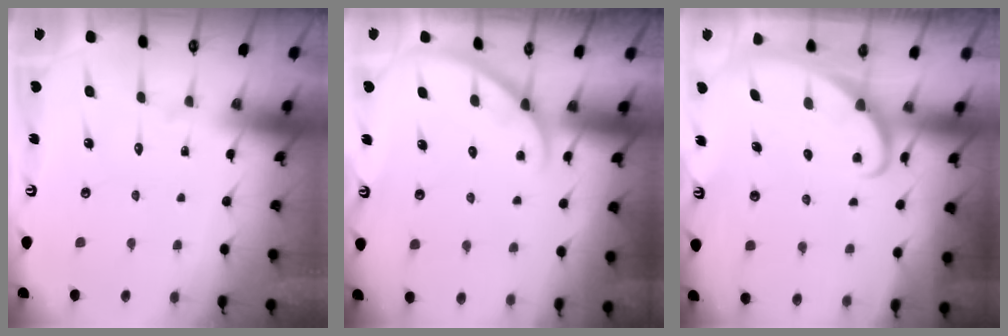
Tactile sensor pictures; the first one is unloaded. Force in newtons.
{"total": 2.0, "press": 2.0, "slide": 0.1}
{"total": 1.8, "press": 1.8, "slide": 0.1}